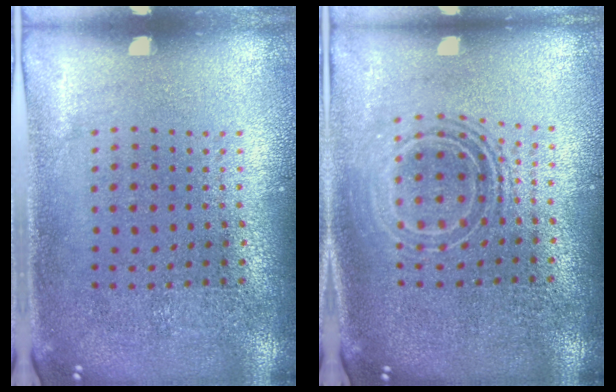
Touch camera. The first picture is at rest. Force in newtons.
{"total": 1.8, "press": 1.4, "slide": 1.2}